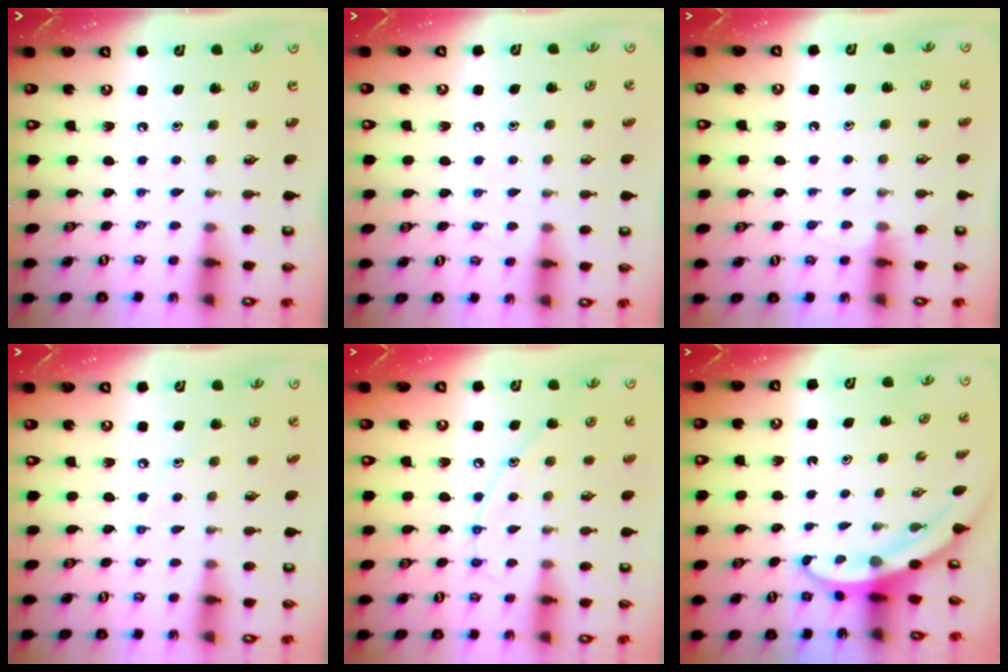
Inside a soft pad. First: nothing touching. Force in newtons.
{"total": 5.4, "press": 5.4, "slide": 0.7}
{"total": 2.7, "press": 2.7, "slide": 0.3}
{"total": 3.9, "press": 3.9, "slide": 0.5}
{"total": 8.8, "press": 8.8, "slide": 0.7}
{"total": 3.3, "press": 3.3, "slide": 0.1}